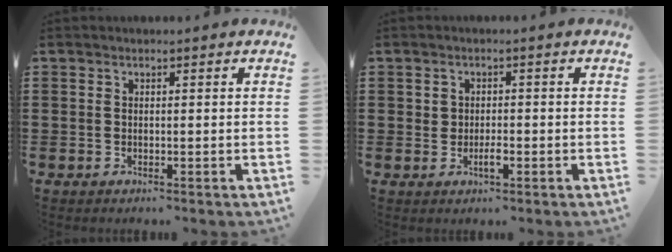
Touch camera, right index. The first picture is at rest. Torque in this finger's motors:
{"motor_torque": [0.19, -0.11, 0.01, 0.00]}